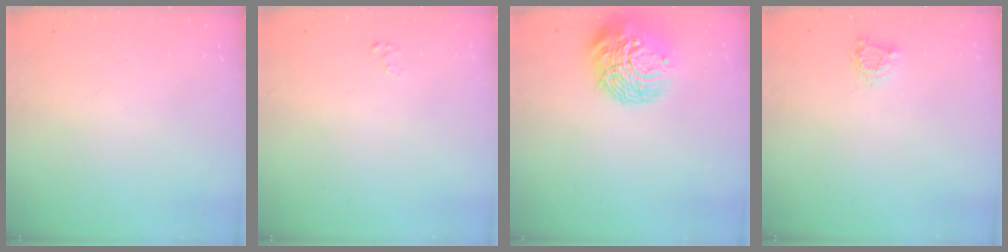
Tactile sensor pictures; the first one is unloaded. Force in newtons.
{"total": 2.4, "press": 2.4, "slide": 0.2}
{"total": 16.1, "press": 16.0, "slide": 1.8}
{"total": 4.2, "press": 4.2, "slide": 0.4}